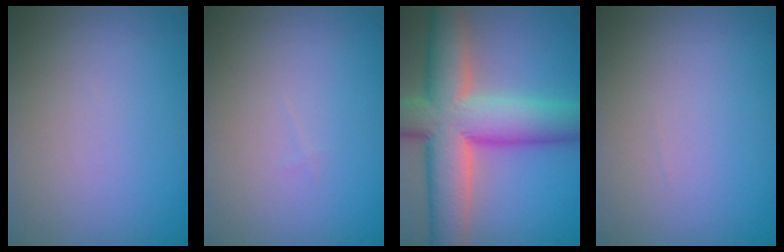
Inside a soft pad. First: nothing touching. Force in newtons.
{"total": 0.0}
{"total": 11.8, "press": 11.8, "slide": 0.8}
{"total": 0.0}